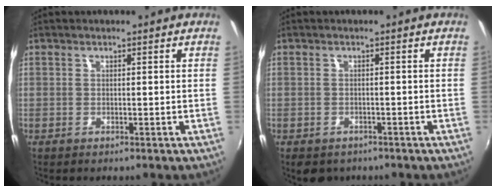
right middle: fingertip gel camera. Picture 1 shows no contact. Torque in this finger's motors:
{"motor_torque": [0.21, -0.24, 0.11, 0.08]}